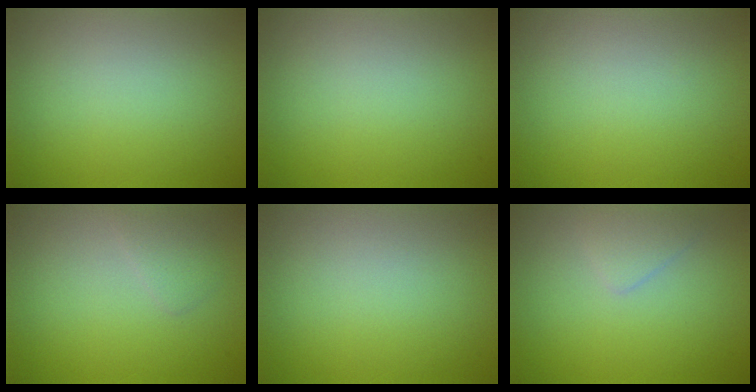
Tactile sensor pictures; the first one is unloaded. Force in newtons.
{"total": 0.0}
{"total": 0.0}
{"total": 1.2, "press": 1.2, "slide": 0.1}
{"total": 0.0}
{"total": 1.4, "press": 1.4, "slide": 0.0}